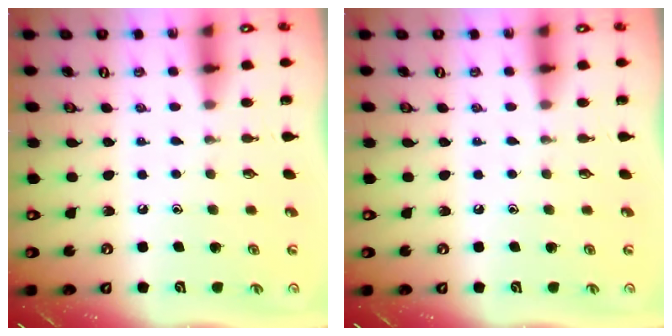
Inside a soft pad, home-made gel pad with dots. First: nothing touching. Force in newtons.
{"total": 0.0}